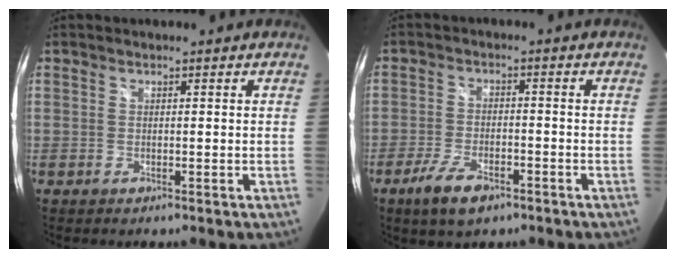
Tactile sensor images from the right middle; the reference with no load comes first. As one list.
[{"total": 7.4, "force": [-4.8, 2.8, 4.9], "torque": [-0.119, -0.016, -0.087]}]